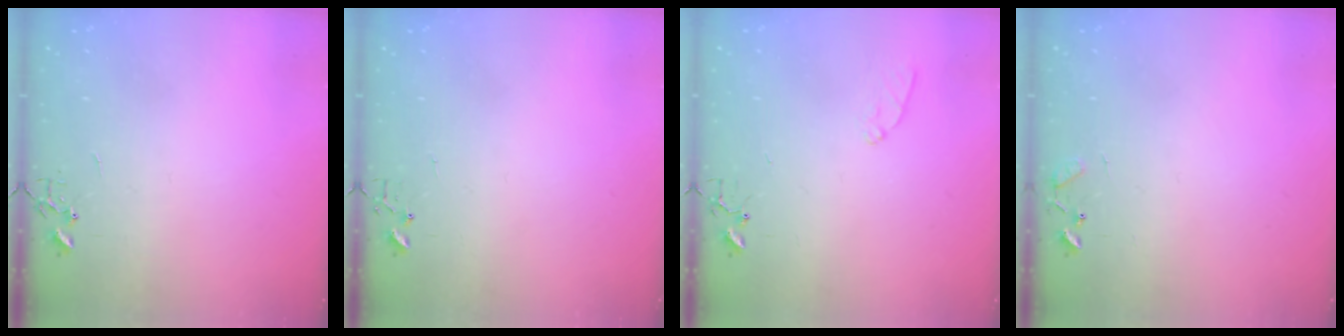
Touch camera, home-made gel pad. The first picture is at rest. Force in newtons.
{"total": 4.2, "press": 4.2, "slide": 0.4}
{"total": 5.7, "press": 5.7, "slide": 0.6}
{"total": 7.6, "press": 7.5, "slide": 0.6}